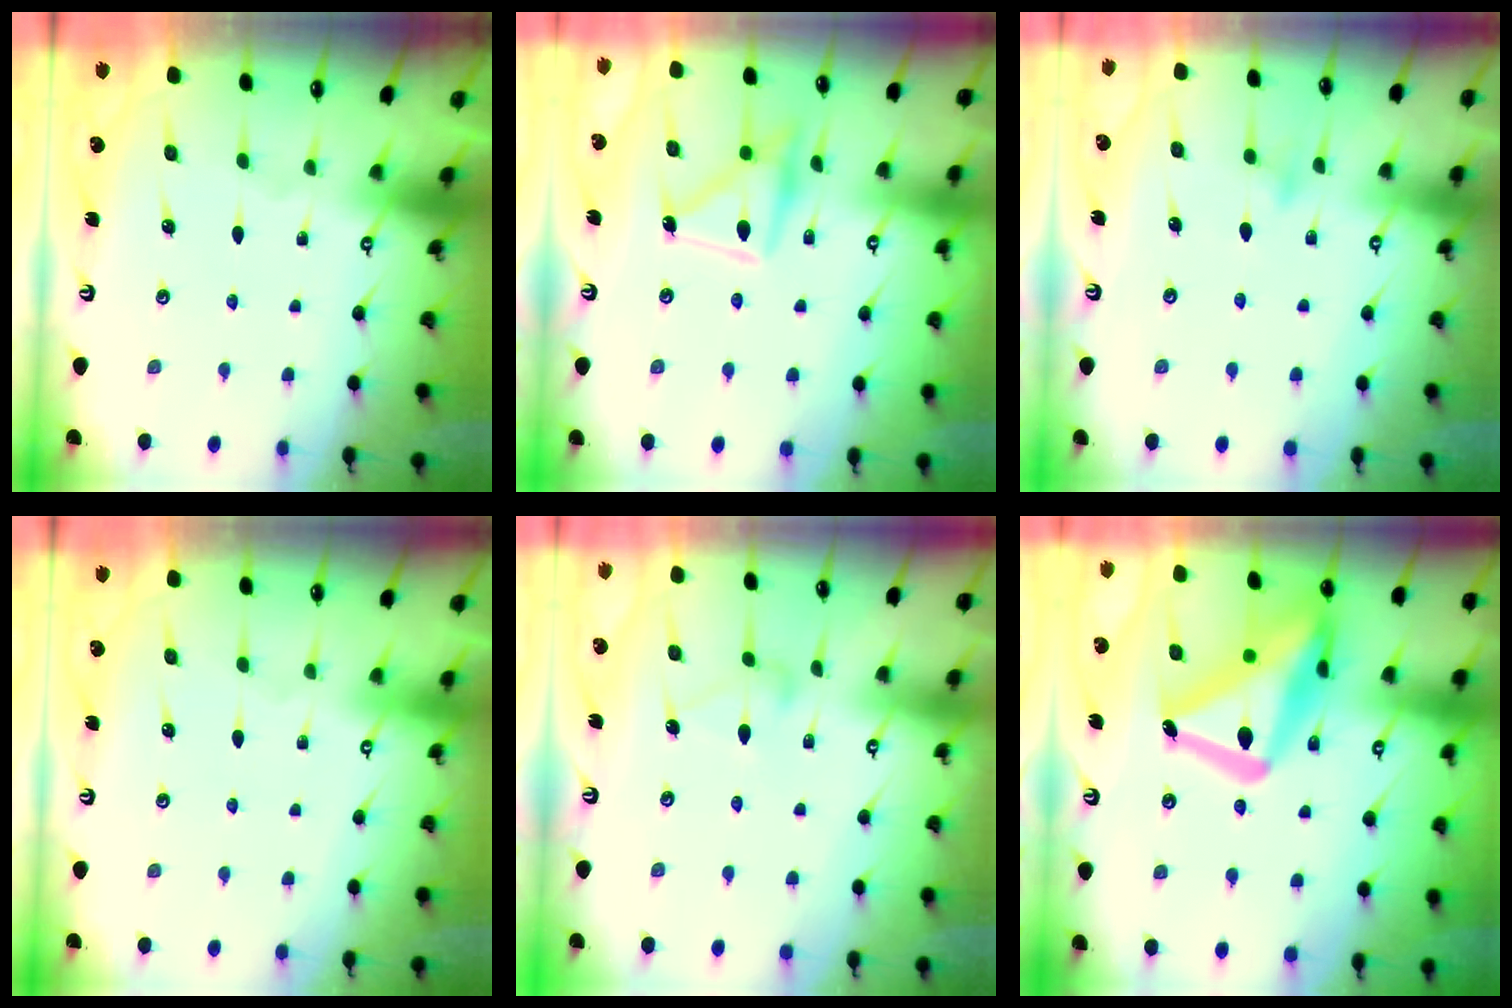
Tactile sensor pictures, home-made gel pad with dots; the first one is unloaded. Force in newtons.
{"total": 14.5, "press": 14.5, "slide": 1.0}
{"total": 7.8, "press": 7.8, "slide": 0.7}
{"total": 4.0, "press": 4.0, "slide": 0.1}
{"total": 7.7, "press": 7.7, "slide": 0.4}
{"total": 23.4, "press": 23.3, "slide": 1.8}